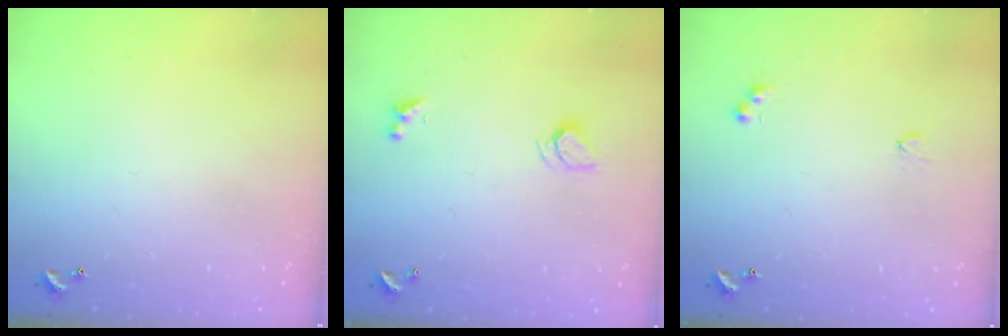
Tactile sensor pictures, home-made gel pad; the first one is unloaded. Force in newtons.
{"total": 2.5, "press": 2.4, "slide": 0.6}
{"total": 3.9, "press": 3.8, "slide": 0.6}